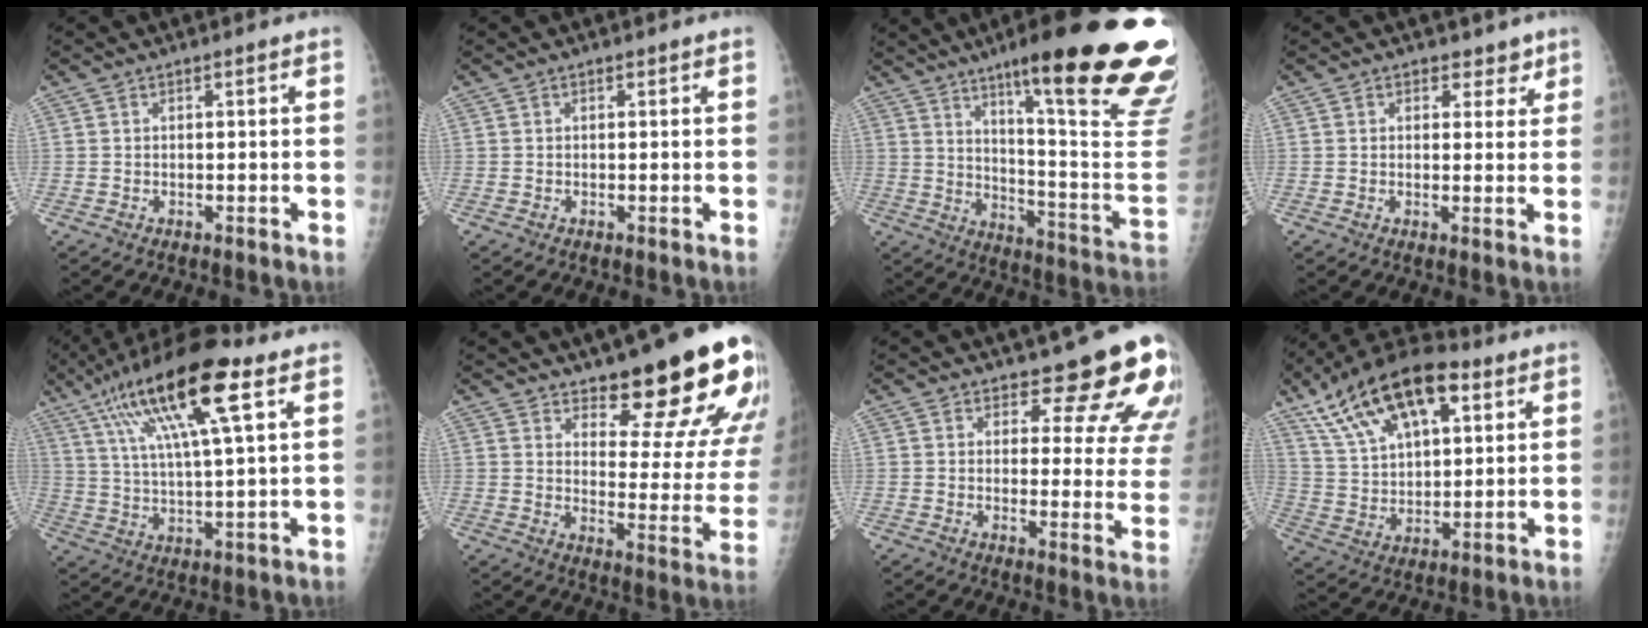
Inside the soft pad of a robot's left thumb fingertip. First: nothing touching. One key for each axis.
{"total": 0.0}
{"total": 30.3, "fx": 17.1, "fy": 4.1, "fz": 24.7, "tx": -0.253, "ty": -0.067, "tz": 0.251}
{"total": 3.4, "fx": 2.2, "fy": 2.4, "fz": 0.9, "tx": 0.018, "ty": -0.011, "tz": 0.028}
{"total": 19.1, "fx": 8.9, "fy": 4.2, "fz": 16.3, "tx": -0.298, "ty": -0.004, "tz": 0.153}
{"total": 19.0, "fx": 13.6, "fy": 5.1, "fz": 12.2, "tx": -0.123, "ty": -0.099, "tz": 0.186}
{"total": 13.2, "fx": 11.1, "fy": 4.3, "fz": 5.8, "tx": -0.023, "ty": -0.087, "tz": 0.114}
{"total": 21.1, "fx": 10.8, "fy": 10.2, "fz": 15.0, "tx": -0.247, "ty": -0.008, "tz": 0.194}